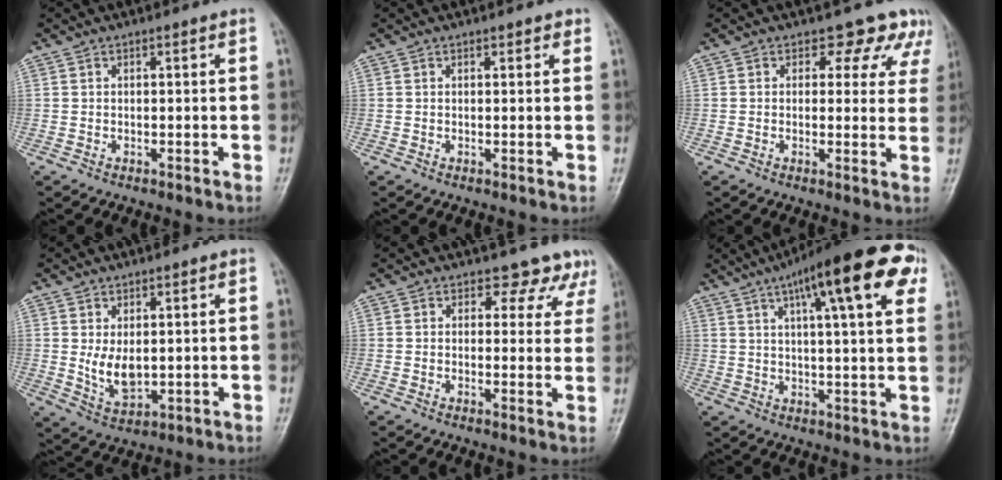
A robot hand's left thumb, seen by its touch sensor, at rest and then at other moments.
{"total": 1.0, "force": [0.7, 0.6, 0.5], "torque": [0.000, -0.003, 0.005]}
{"total": 7.3, "force": [5.6, 4.5, 1.4], "torque": [0.031, -0.023, 0.041]}
{"total": 5.8, "force": [0.6, 3.5, 4.6], "torque": [-0.071, -0.016, 0.025]}
{"total": 6.1, "force": [4.9, 3.6, 0.5], "torque": [0.037, -0.023, 0.034]}
{"total": 18.8, "force": [8.8, 4.5, 16.0], "torque": [-0.214, 0.008, 0.118]}